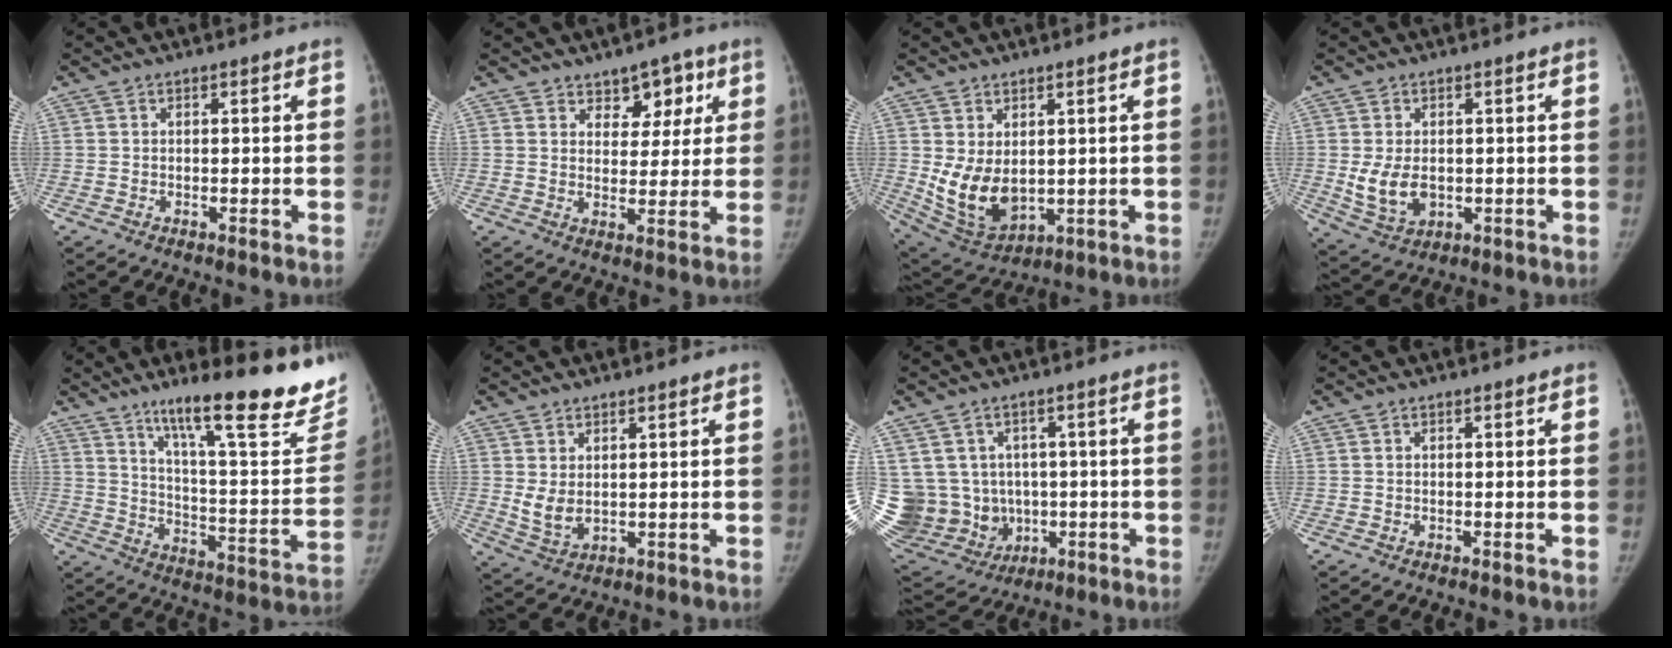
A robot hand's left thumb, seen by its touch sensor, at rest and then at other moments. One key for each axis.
{"total": 6.6, "fx": 3.8, "fy": 4.5, "fz": 3.0, "tx": 0.000, "ty": -0.018, "tz": 0.054}
{"total": 10.4, "fx": 0.8, "fy": 6.9, "fz": 7.7, "tx": -0.124, "ty": -0.019, "tz": 0.043}
{"total": 7.1, "fx": -0.3, "fy": 4.9, "fz": 5.2, "tx": -0.089, "ty": -0.012, "tz": 0.009}
{"total": 26.0, "fx": 18.2, "fy": 5.4, "fz": 17.8, "tx": -0.223, "ty": -0.087, "tz": 0.270}
{"total": 4.5, "fx": 1.4, "fy": 2.5, "fz": 3.5, "tx": -0.061, "ty": -0.016, "tz": 0.039}
{"total": 20.4, "fx": -0.5, "fy": 18.1, "fz": 9.3, "tx": -0.210, "ty": 0.025, "tz": 0.029}
{"total": 0.0}